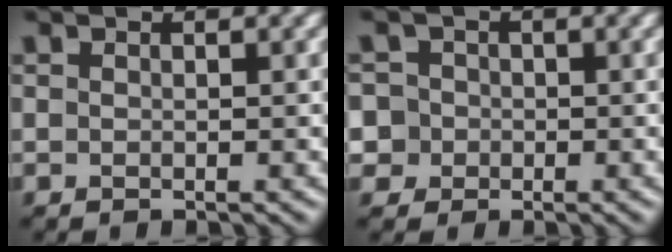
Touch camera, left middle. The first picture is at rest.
{"total": 4.8, "force": [0.5, 4.5, 1.6], "torque": [-0.022, 0.038, -0.020]}